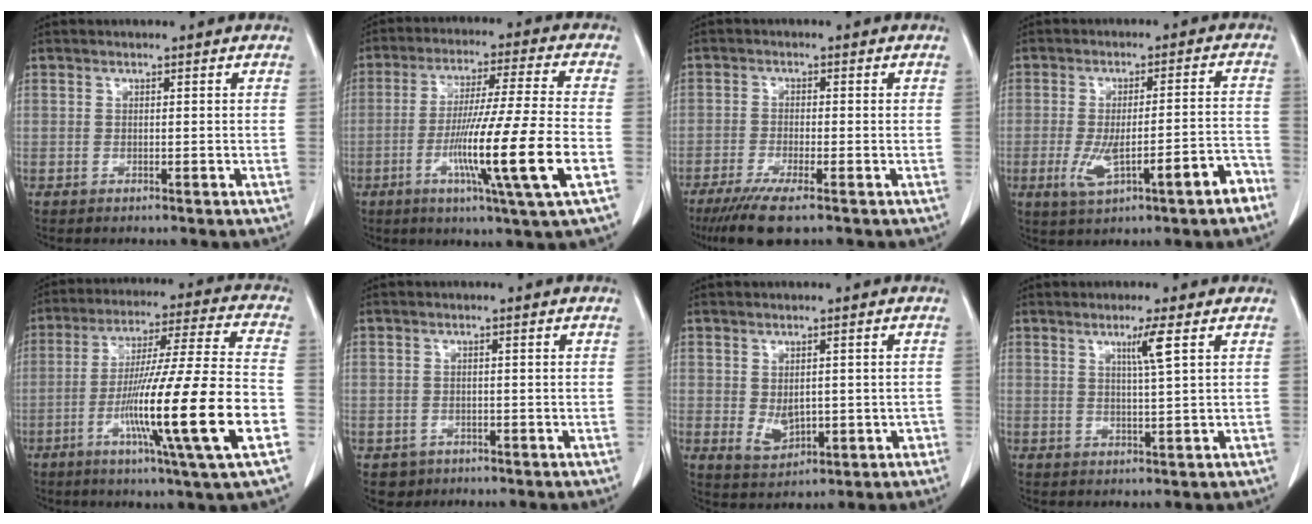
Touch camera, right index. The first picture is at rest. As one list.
[{"total": 15.6, "force": [-4.9, -1.7, 14.7], "torque": [-0.265, -0.020, -0.091]}, {"total": 7.5, "force": [-5.3, 0.9, 5.2], "torque": [-0.086, -0.018, -0.088]}, {"total": 10.2, "force": [-4.7, 1.6, 8.9], "torque": [-0.141, 0.019, -0.061]}, {"total": 20.4, "force": [-6.6, -1.1, 19.2], "torque": [-0.323, -0.018, -0.118]}, {"total": 2.9, "force": [-1.4, 2.6, 0.2], "torque": [0.002, 0.007, -0.017]}, {"total": 4.5, "force": [-0.4, 3.0, 3.4], "torque": [-0.051, 0.001, 0.011]}, {"total": 3.3, "force": [1.5, -0.9, 2.8], "torque": [-0.048, -0.007, 0.027]}]